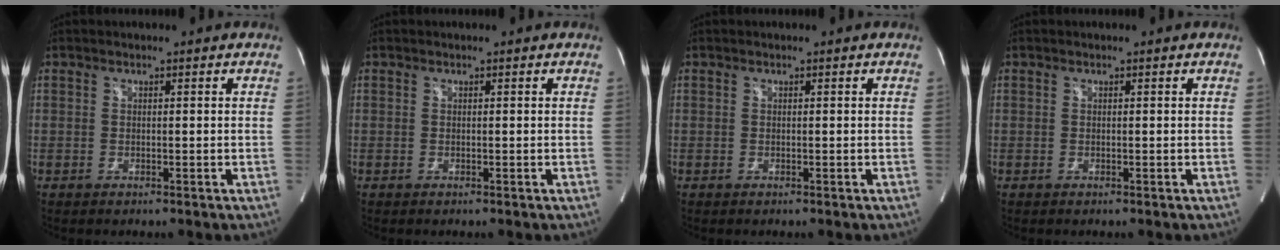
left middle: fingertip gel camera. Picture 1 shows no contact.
{"total": 0.0}
{"total": 0.0}
{"total": 0.0}